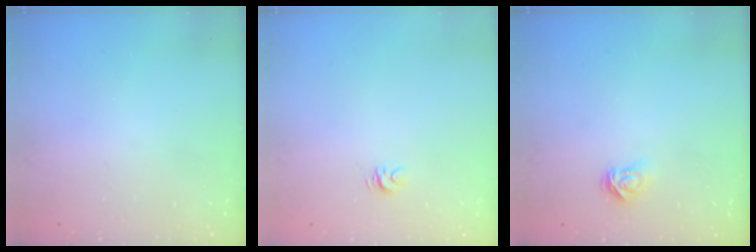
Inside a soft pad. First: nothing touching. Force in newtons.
{"total": 3.6, "press": 3.6, "slide": 0.3}
{"total": 3.9, "press": 3.8, "slide": 0.5}